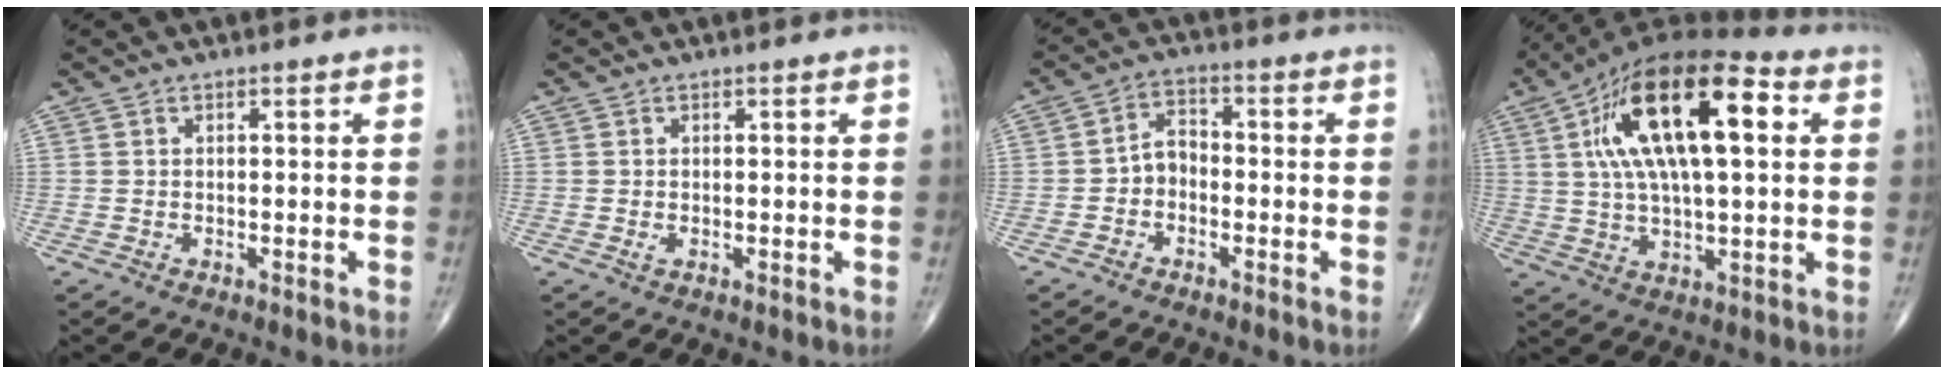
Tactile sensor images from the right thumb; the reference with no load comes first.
{"total": 0.7, "force": [-0.1, 0.3, 0.6], "torque": [-0.014, -0.001, -0.001]}
{"total": 4.3, "force": [-1.4, 3.2, 2.6], "torque": [-0.030, 0.024, -0.037]}
{"total": 22.1, "force": [5.8, 9.0, 19.4], "torque": [-0.340, 0.018, 0.091]}